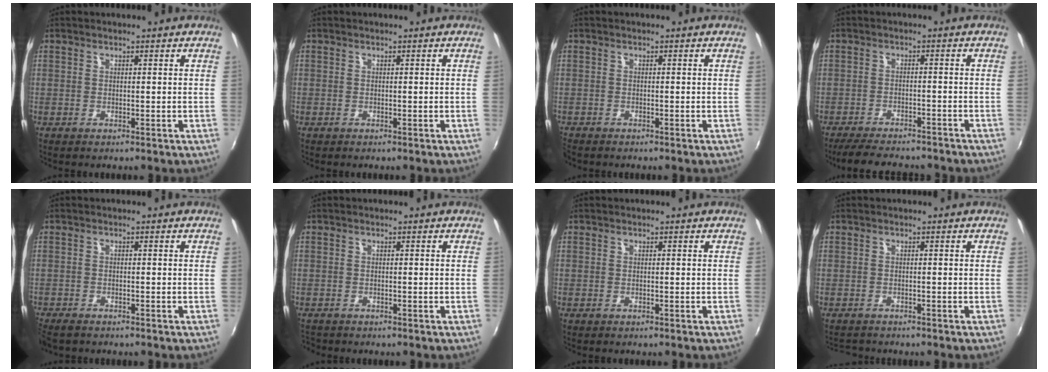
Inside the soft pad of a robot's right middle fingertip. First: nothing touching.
{"total": 0.0}
{"total": 1.2, "force": [-1.1, 0.5, 0.1], "torque": [-0.007, -0.004, -0.023]}
{"total": 12.3, "force": [-10.6, 3.0, 5.4], "torque": [-0.117, -0.024, -0.155]}
{"total": 3.1, "force": [-2.7, 1.0, 1.1], "torque": [-0.033, -0.016, -0.054]}
{"total": 1.4, "force": [-1.2, 0.6, 0.2], "torque": [-0.007, -0.005, -0.021]}
{"total": 0.0}
{"total": 2.1, "force": [-2.0, 0.5, 0.3], "torque": [-0.011, -0.009, -0.033]}